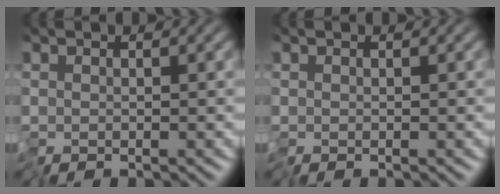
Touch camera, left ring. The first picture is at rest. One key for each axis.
{"total": 0.0}